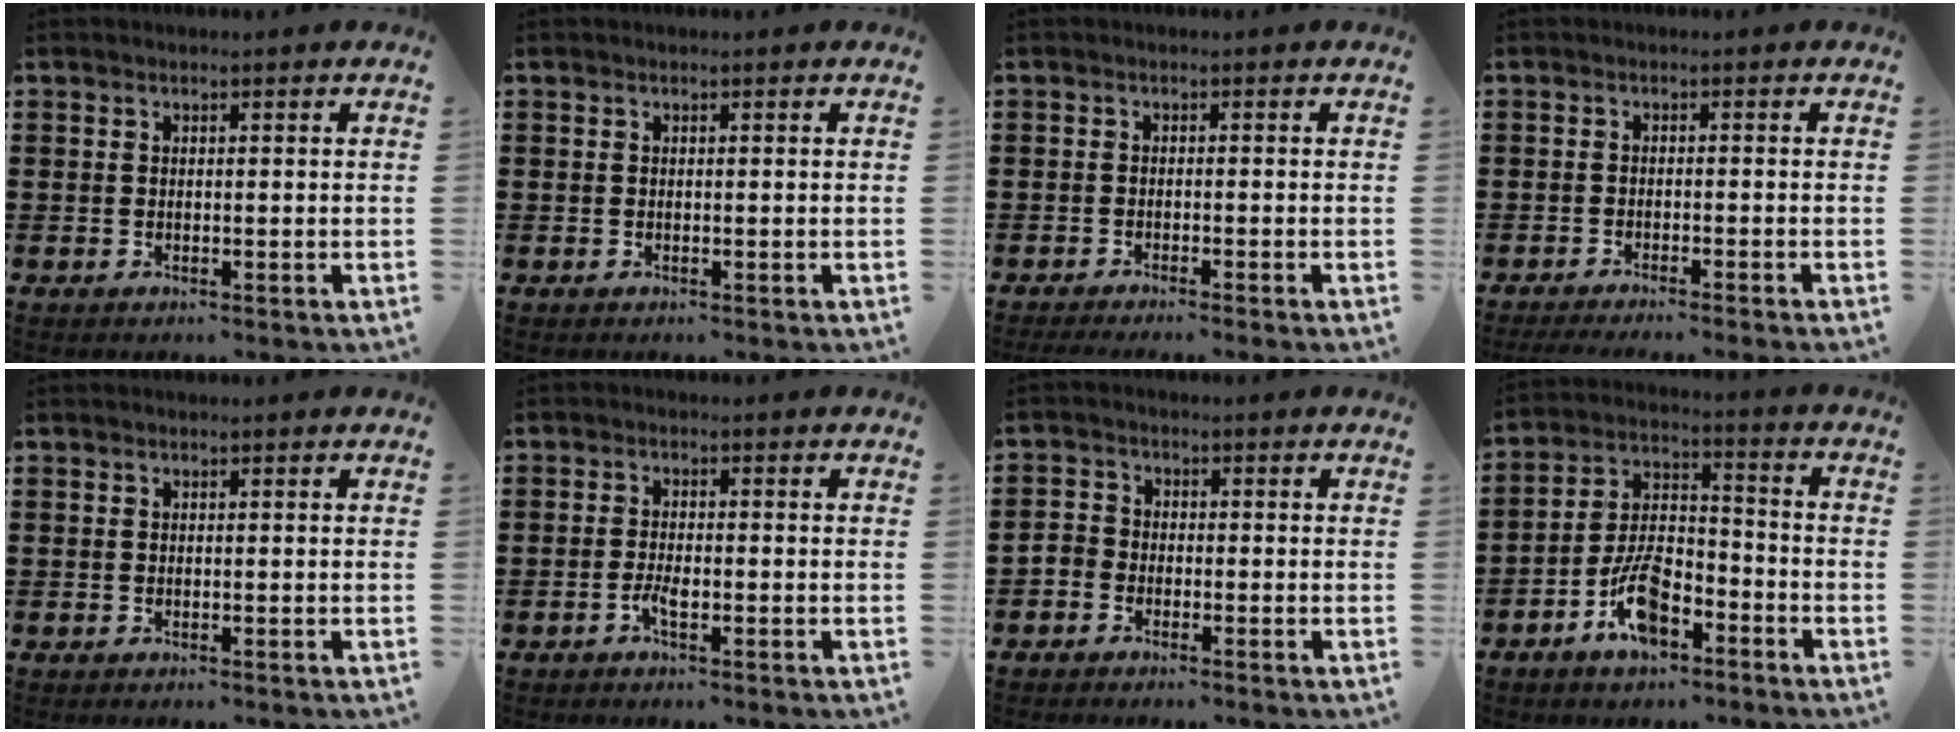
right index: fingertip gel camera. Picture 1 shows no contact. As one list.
[{"total": 0.0}, {"total": 1.2, "force": [-1.1, -0.3, 0.4], "torque": [-0.006, -0.001, -0.021]}, {"total": 1.8, "force": [-1.6, -0.4, 0.5], "torque": [-0.007, -0.001, -0.032]}, {"total": 0.0}, {"total": 2.5, "force": [-1.1, 0.7, 2.1], "torque": [-0.051, -0.002, -0.025]}, {"total": 2.1, "force": [-1.8, 1.1, 0.3], "torque": [-0.012, 0.005, -0.039]}, {"total": 9.0, "force": [-5.1, 4.0, 6.3], "torque": [-0.133, 0.006, -0.091]}]